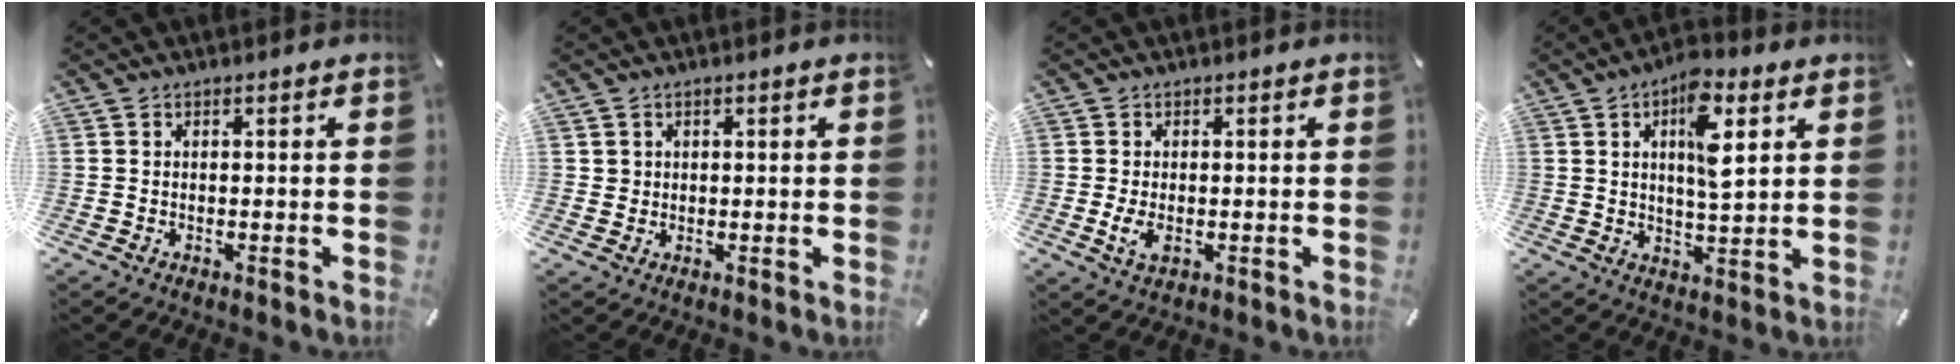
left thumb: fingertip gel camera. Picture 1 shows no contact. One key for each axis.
{"total": 1.8, "fx": 0.8, "fy": 1.6, "fz": -0.1, "tx": 0.001, "ty": 0.003, "tz": 0.013}
{"total": 3.5, "fx": -0.5, "fy": 2.0, "fz": 2.8, "tx": -0.070, "ty": -0.006, "tz": -0.012}
{"total": 10.3, "fx": 4.4, "fy": 4.2, "fz": 8.3, "tx": -0.130, "ty": -0.009, "tz": 0.070}